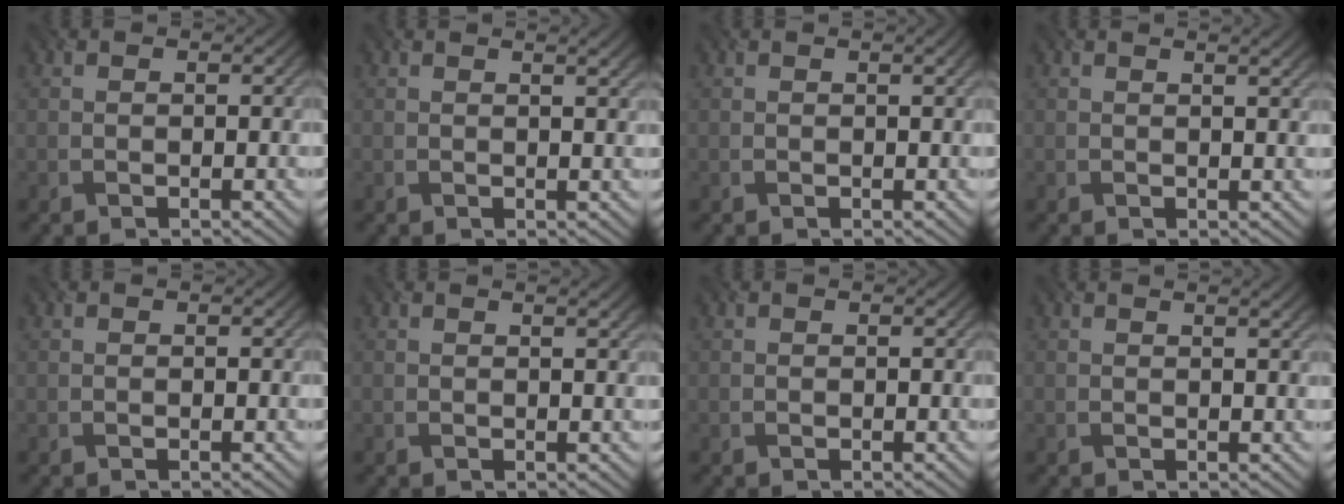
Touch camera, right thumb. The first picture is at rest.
{"total": 2.0, "force": [1.2, 0.4, 1.6], "torque": [-0.022, 0.000, 0.011]}
{"total": 1.0, "force": [0.4, 0.1, 0.9], "torque": [-0.014, 0.004, 0.006]}
{"total": 2.1, "force": [1.2, 0.4, 1.6], "torque": [-0.024, 0.000, 0.011]}
{"total": 0.0}
{"total": 1.3, "force": [0.9, 0.2, 1.0], "torque": [-0.016, 0.000, 0.009]}
{"total": 0.0}
{"total": 1.8, "force": [1.1, 0.3, 1.4], "torque": [-0.021, 0.000, 0.010]}